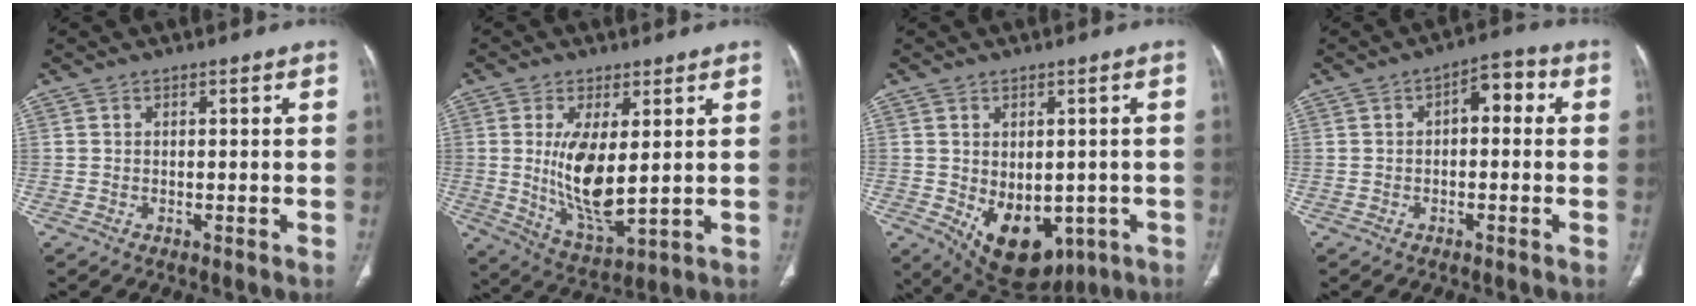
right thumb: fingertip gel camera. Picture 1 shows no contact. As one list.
[{"total": 11.9, "force": [1.3, 4.6, 10.9], "torque": [-0.203, -0.030, 0.040]}, {"total": 13.3, "force": [-3.7, 8.9, 9.2], "torque": [-0.108, -0.006, -0.026]}, {"total": 5.6, "force": [0.6, 3.0, 4.6], "torque": [-0.047, 0.021, -0.002]}]